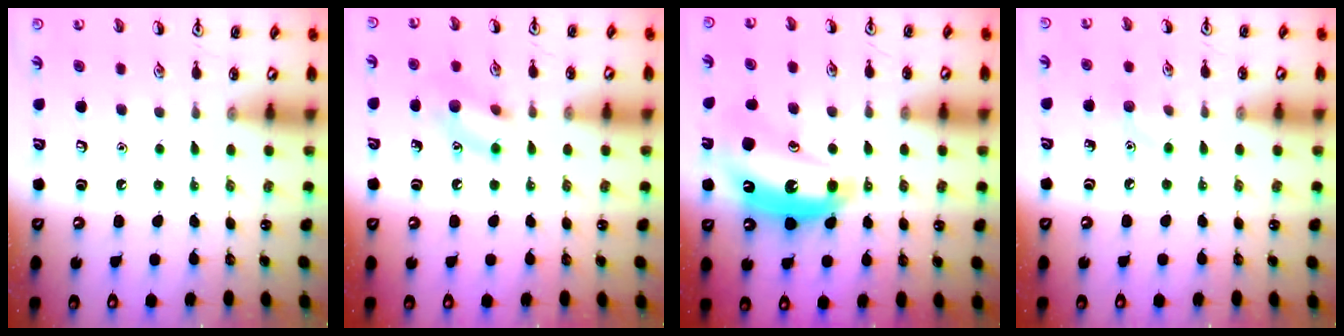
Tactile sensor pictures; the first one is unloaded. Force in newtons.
{"total": 10.5, "press": 10.4, "slide": 0.9}
{"total": 14.4, "press": 14.4, "slide": 1.3}
{"total": 5.8, "press": 5.5, "slide": 1.8}